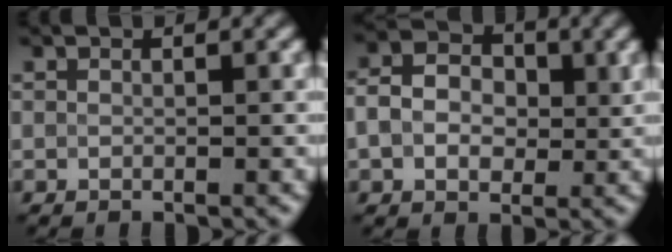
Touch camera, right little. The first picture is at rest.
{"total": 4.3, "force": [0.2, 3.4, 2.6], "torque": [-0.043, 0.006, -0.003]}